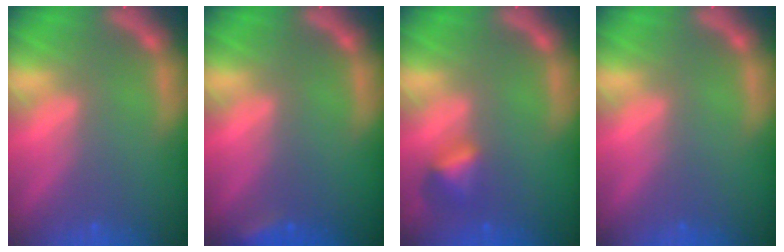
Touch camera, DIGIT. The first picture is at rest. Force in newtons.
{"total": 1.9}
{"total": 2.4}
{"total": 0.0}